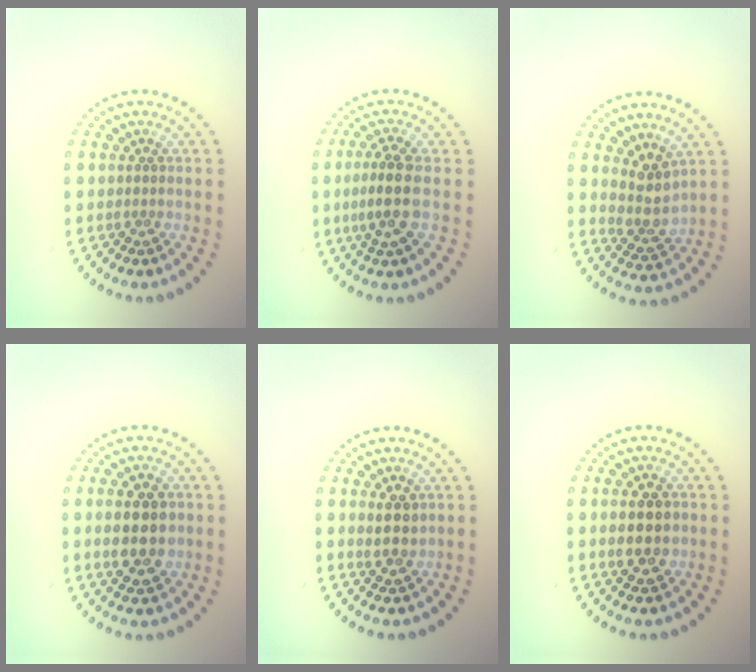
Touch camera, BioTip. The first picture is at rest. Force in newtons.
{"total": 3.4, "press": 3.0, "slide": 1.5}
{"total": 3.1, "press": 2.4, "slide": 1.9}
{"total": 5.5, "press": 5.5, "slide": 0.3}
{"total": 2.3, "press": 2.2, "slide": 0.7}
{"total": 4.3, "press": 4.3, "slide": 0.1}